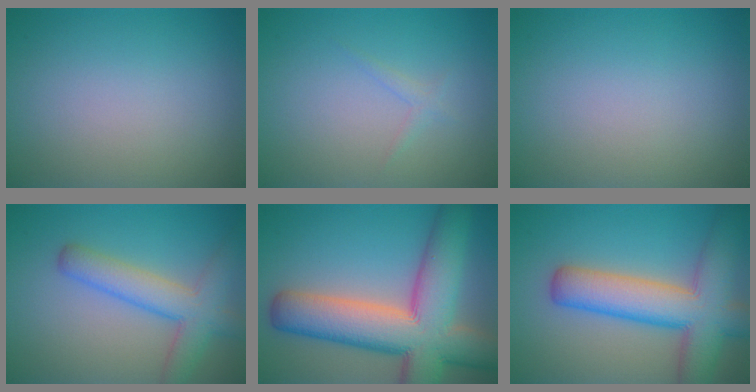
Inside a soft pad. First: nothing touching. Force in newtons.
{"total": 0.8, "press": 0.8, "slide": 0.0}
{"total": 0.0}
{"total": 5.0, "press": 5.0, "slide": 0.2}
{"total": 12.7, "press": 12.7, "slide": 0.7}
{"total": 9.3, "press": 9.3, "slide": 0.4}